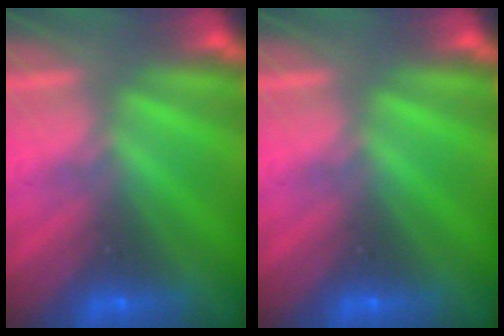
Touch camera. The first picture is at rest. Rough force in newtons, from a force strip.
{"total": 0.0}